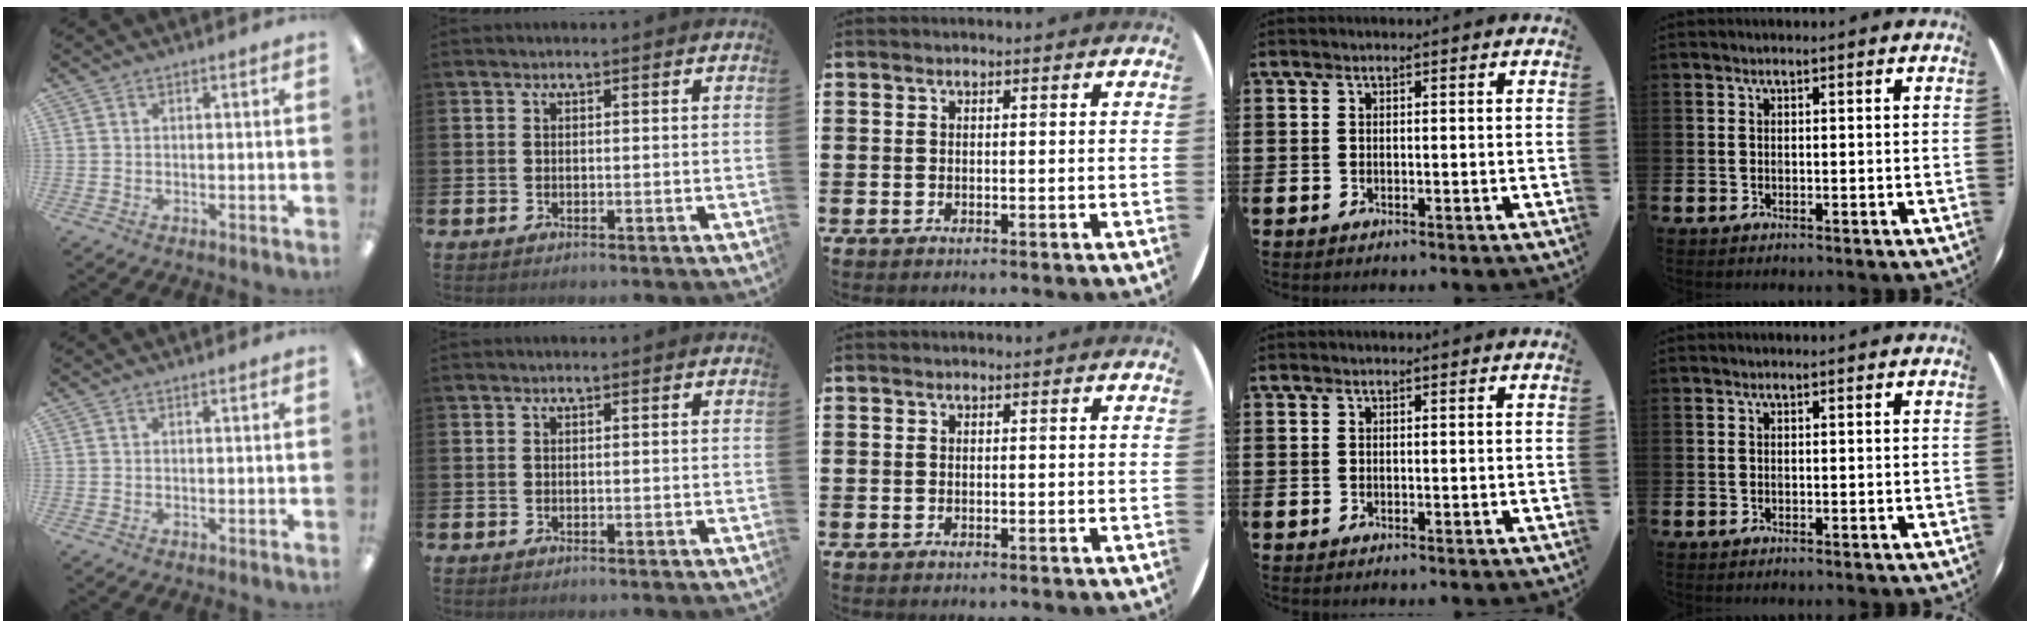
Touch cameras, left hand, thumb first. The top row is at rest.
{}